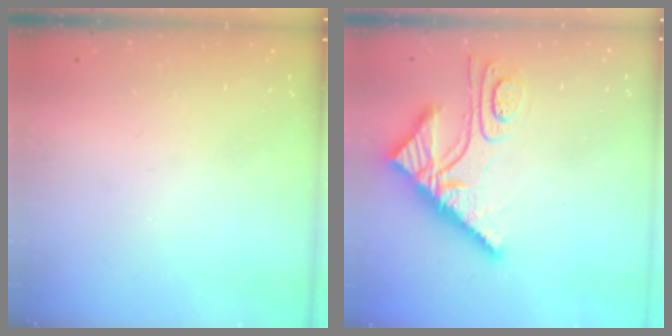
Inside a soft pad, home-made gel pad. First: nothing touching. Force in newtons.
{"total": 14.1, "press": 14.1, "slide": 0.9}